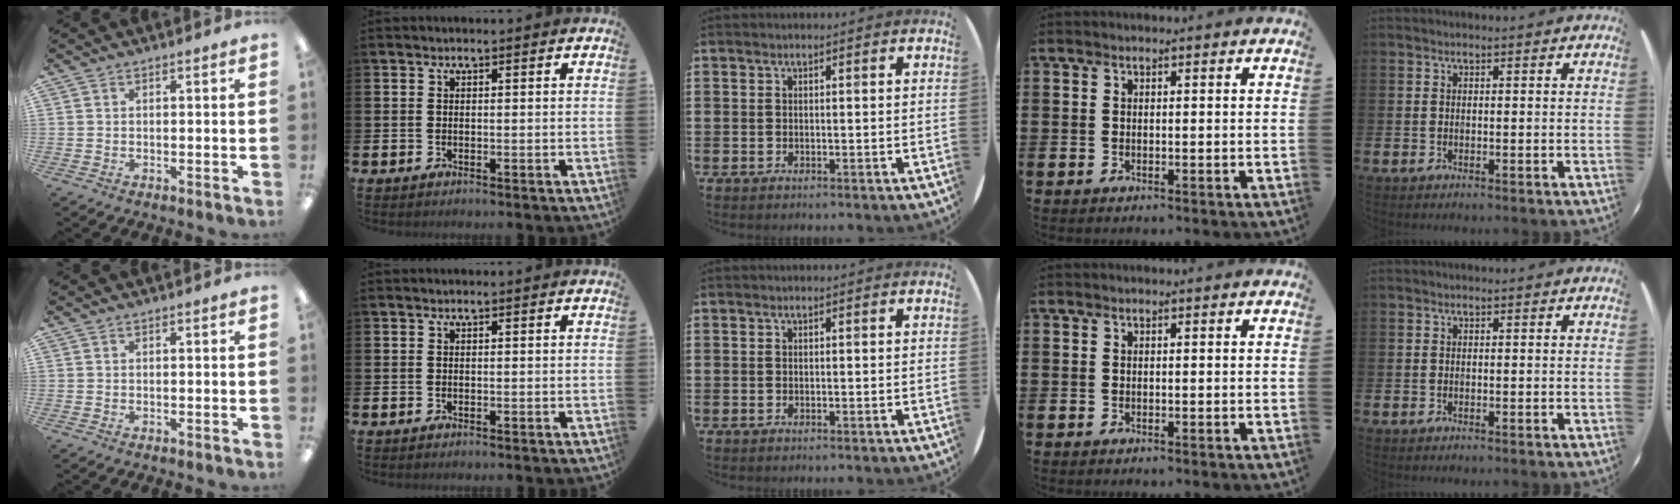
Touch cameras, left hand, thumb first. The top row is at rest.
{}